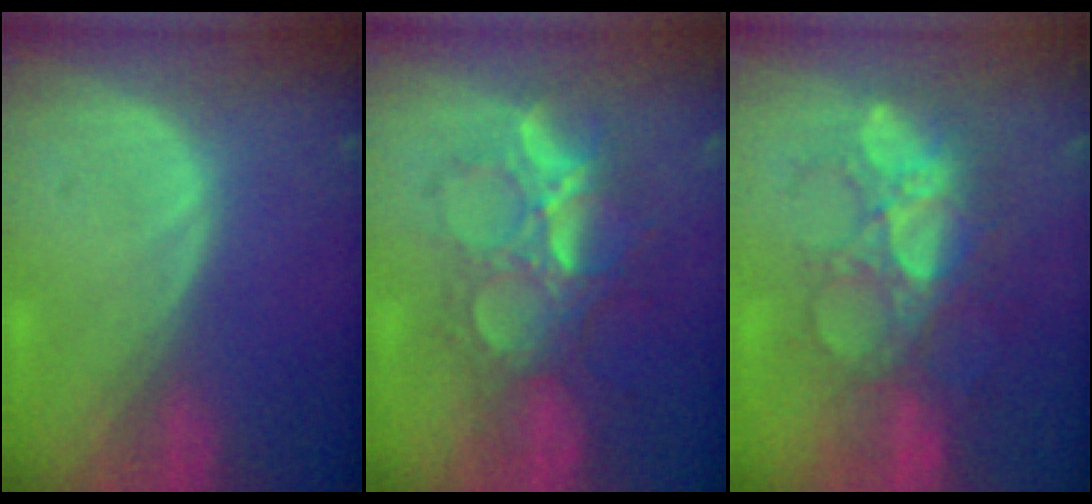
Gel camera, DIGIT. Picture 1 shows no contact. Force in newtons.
{"total": 8.9, "press": 8.3, "slide": 3.3}
{"total": 8.9, "press": 8.7, "slide": 1.6}